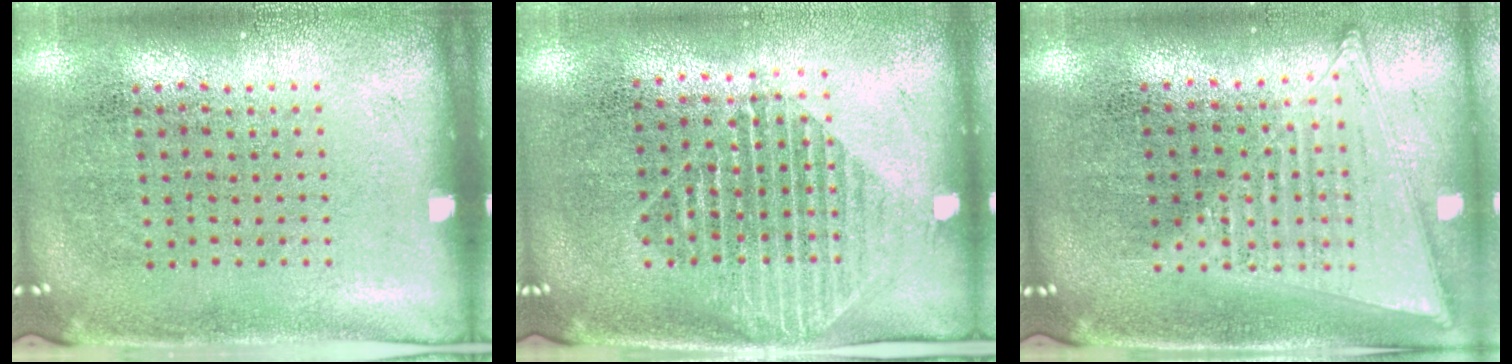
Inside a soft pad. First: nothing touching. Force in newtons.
{"total": 1.5, "press": 1.3, "slide": 0.8}
{"total": 1.4, "press": 1.4, "slide": 0.1}